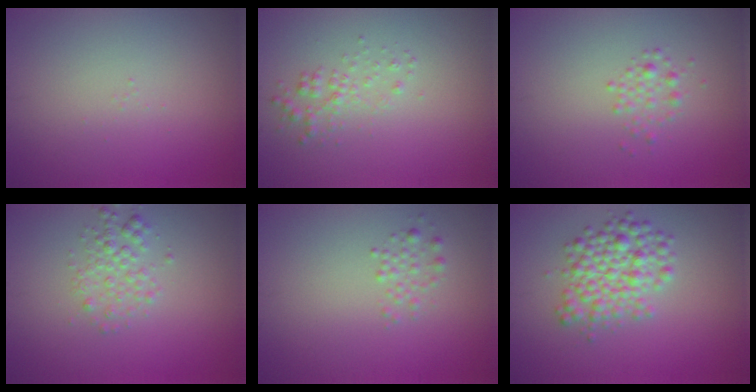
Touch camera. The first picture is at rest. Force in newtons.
{"total": 1.6, "press": 1.6, "slide": 0.0}
{"total": 1.4, "press": 1.4, "slide": 0.1}
{"total": 2.1, "press": 2.1, "slide": 0.1}
{"total": 1.2, "press": 1.1, "slide": 0.1}
{"total": 4.4, "press": 4.4, "slide": 0.1}